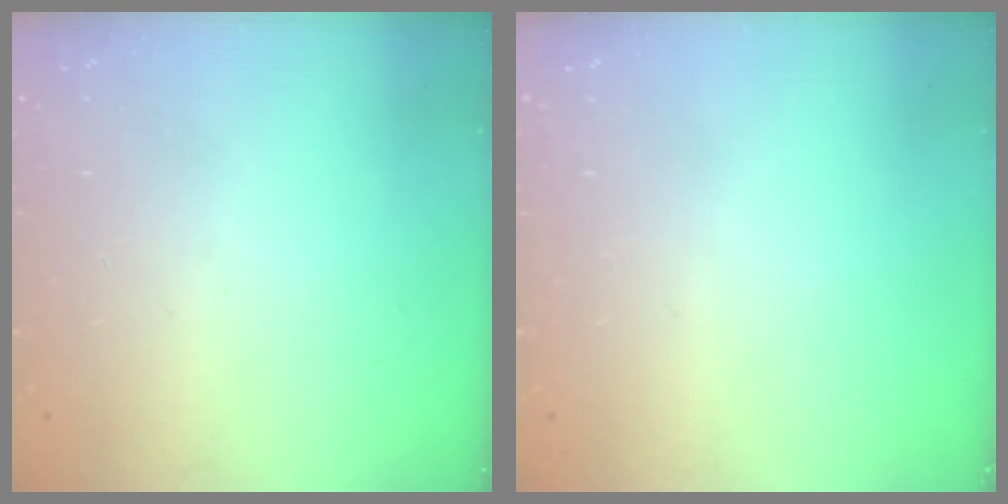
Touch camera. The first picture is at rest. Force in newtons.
{"total": 0.0}